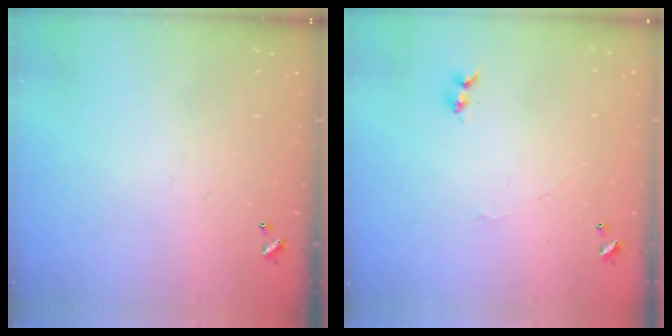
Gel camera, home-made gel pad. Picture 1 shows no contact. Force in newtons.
{"total": 1.2, "press": 1.1, "slide": 0.3}